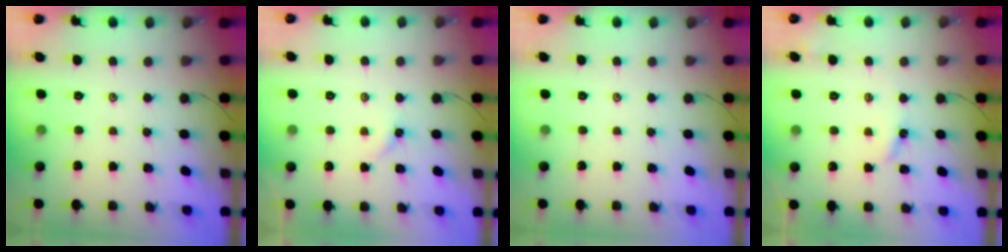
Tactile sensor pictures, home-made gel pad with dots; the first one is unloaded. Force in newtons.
{"total": 1.8, "press": 1.8, "slide": 0.4}
{"total": 0.0}
{"total": 3.3, "press": 3.3, "slide": 0.4}